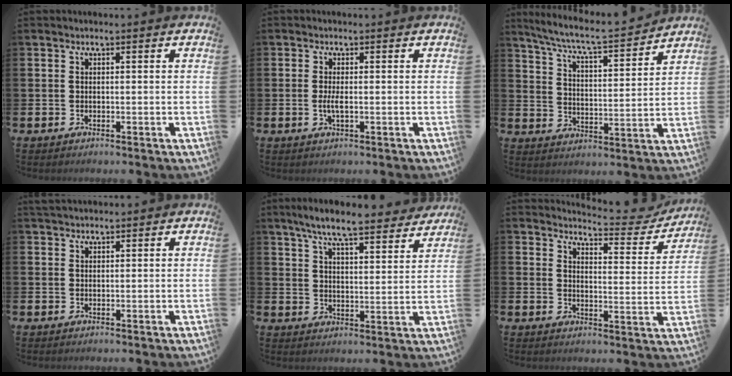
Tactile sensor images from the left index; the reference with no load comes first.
{"total": 1.8, "force": [-0.2, 0.4, 1.7], "torque": [-0.035, 0.000, -0.004]}
{"total": 7.0, "force": [6.6, 0.3, 2.5], "torque": [-0.075, -0.052, 0.108]}
{"total": 1.8, "force": [1.8, 0.5, 0.2], "torque": [0.007, -0.005, 0.030]}
{"total": 8.1, "force": [7.5, 0.8, 3.1], "torque": [-0.069, -0.047, 0.127]}
{"total": 5.2, "force": [5.1, 0.6, 1.0], "torque": [-0.017, -0.045, 0.080]}